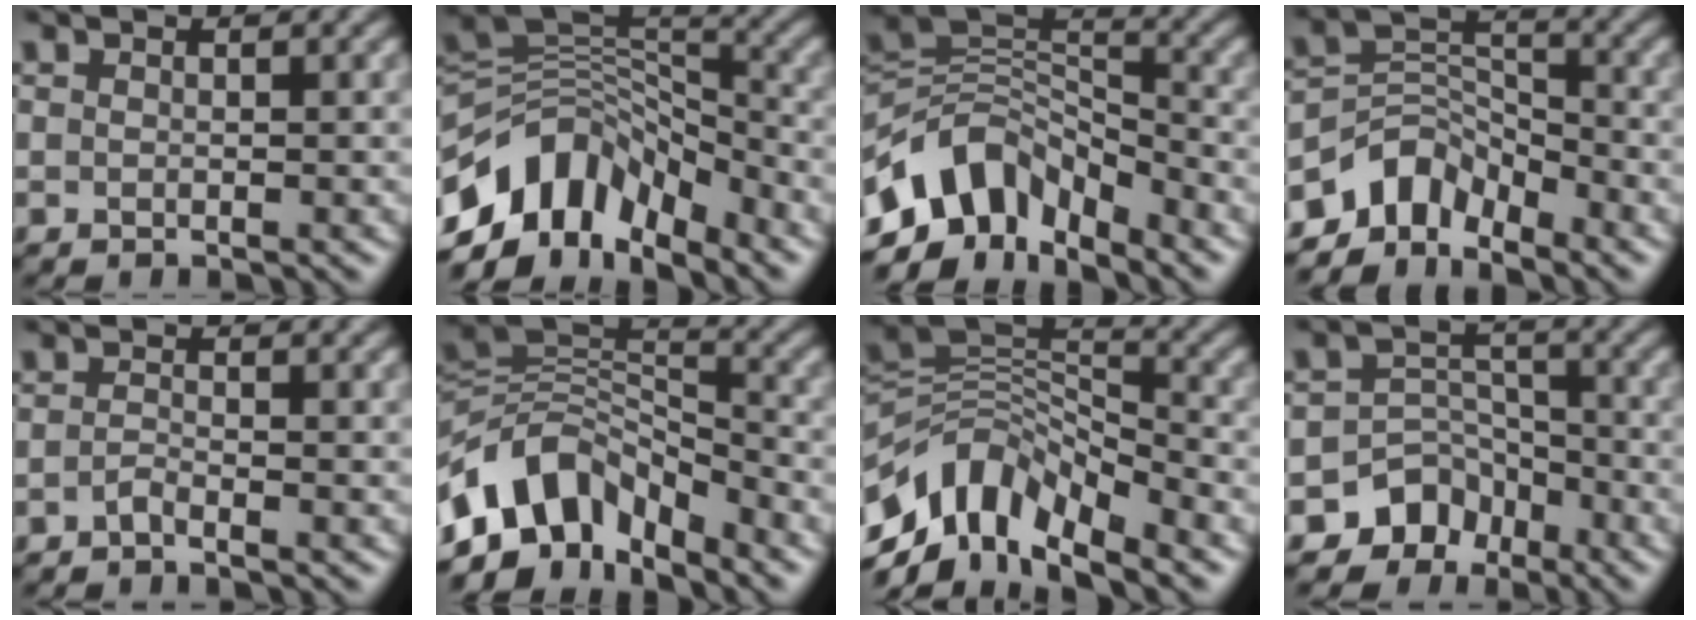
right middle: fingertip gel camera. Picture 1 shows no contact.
{"total": 9.9, "force": [-5.7, 5.9, 5.5], "torque": [-0.092, 0.011, -0.113]}
{"total": 8.7, "force": [-5.5, 5.0, 4.6], "torque": [-0.068, 0.003, -0.111]}
{"total": 4.9, "force": [-3.9, 2.7, 1.4], "torque": [-0.019, 0.004, -0.082]}
{"total": 0.8, "force": [-0.6, 0.1, 0.5], "torque": [-0.016, 0.001, -0.015]}
{"total": 9.4, "force": [-5.2, 5.5, 5.6], "torque": [-0.092, 0.008, -0.107]}
{"total": 10.0, "force": [-5.9, 5.2, 6.2], "torque": [-0.106, 0.009, -0.122]}
{"total": 5.3, "force": [-3.8, 3.6, 1.0], "torque": [-0.002, 0.003, -0.063]}